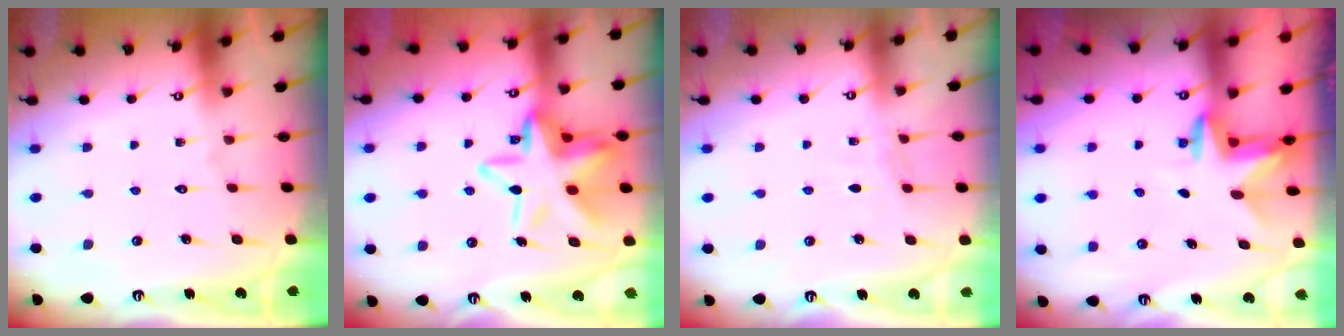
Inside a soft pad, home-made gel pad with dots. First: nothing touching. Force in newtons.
{"total": 17.0, "press": 16.8, "slide": 2.3}
{"total": 3.1, "press": 3.1, "slide": 0.3}
{"total": 2.7, "press": 2.7, "slide": 0.2}